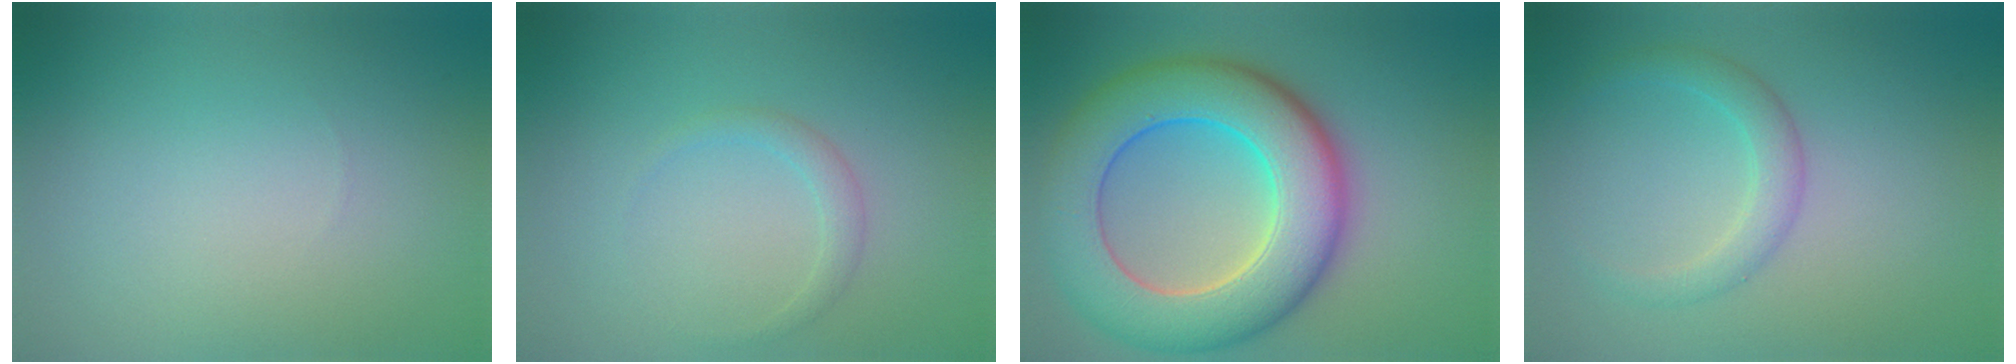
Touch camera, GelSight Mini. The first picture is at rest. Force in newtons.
{"total": 1.2, "press": 1.2, "slide": 0.1}
{"total": 11.4, "press": 11.4, "slide": 0.5}
{"total": 2.3, "press": 2.3, "slide": 0.0}